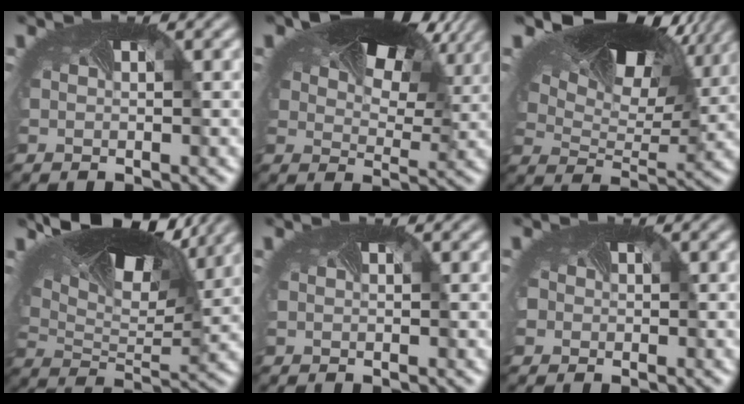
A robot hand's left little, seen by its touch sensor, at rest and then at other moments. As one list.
[{"total": 10.4, "force": [5.8, 5.2, 6.8], "torque": [-0.116, 0.007, 0.094]}, {"total": 12.7, "force": [8.7, 5.6, 7.4], "torque": [-0.149, 0.026, 0.139]}, {"total": 11.3, "force": [6.8, 4.8, 7.6], "torque": [-0.145, 0.006, 0.119]}, {"total": 0.0}, {"total": 1.5, "force": [-0.6, 1.3, 0.2], "torque": [-0.018, -0.016, 0.000]}]